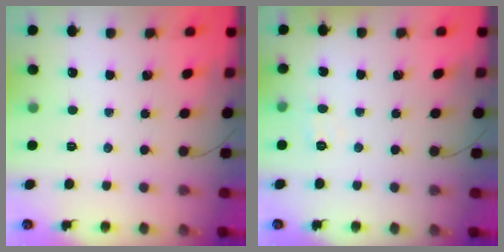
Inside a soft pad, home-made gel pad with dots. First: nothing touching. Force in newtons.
{"total": 3.6, "press": 3.3, "slide": 1.5}